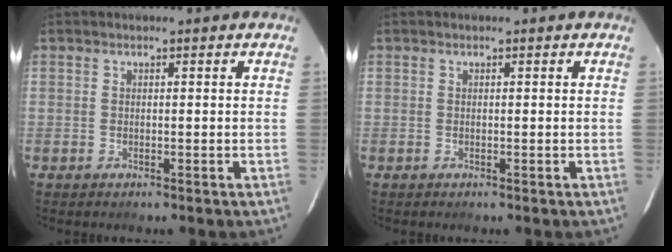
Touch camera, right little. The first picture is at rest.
{"total": 0.0}